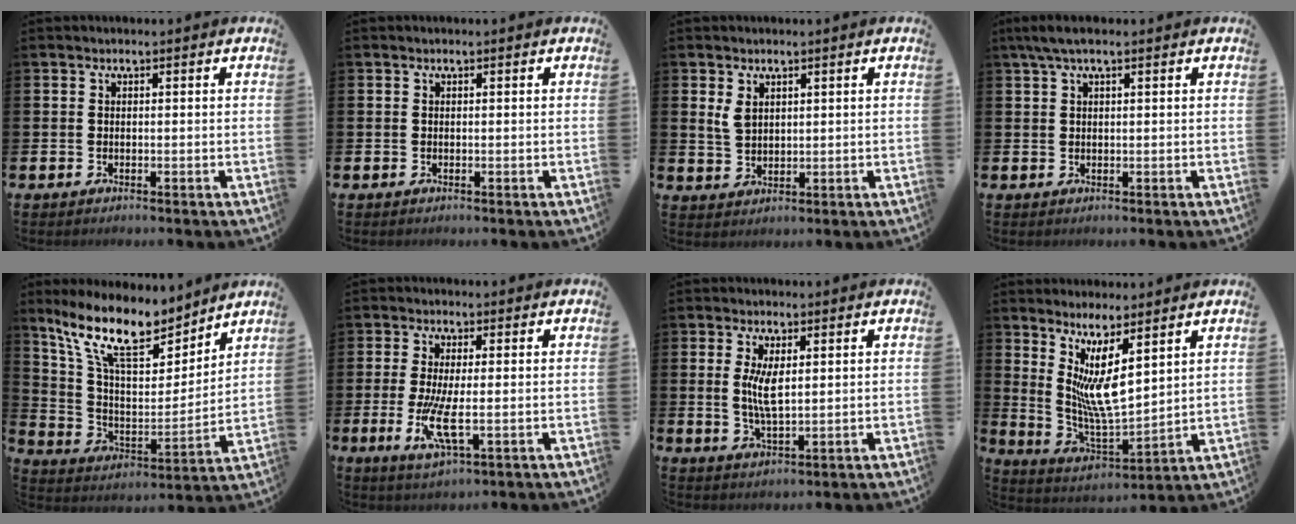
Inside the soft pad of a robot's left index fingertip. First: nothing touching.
{"total": 0.0}
{"total": 2.8, "force": [1.8, 1.6, 1.4], "torque": [-0.018, -0.001, 0.030]}
{"total": 2.6, "force": [1.6, 0.5, 2.0], "torque": [-0.046, 0.008, 0.029]}
{"total": 13.7, "force": [11.1, 4.3, 6.7], "torque": [-0.172, -0.056, 0.201]}
{"total": 5.8, "force": [-0.6, 1.5, 5.6], "torque": [-0.099, -0.011, -0.015]}
{"total": 4.6, "force": [1.3, 1.5, 4.2], "torque": [-0.071, -0.001, 0.020]}
{"total": 7.5, "force": [4.0, 1.4, 6.1], "torque": [-0.130, -0.035, 0.066]}